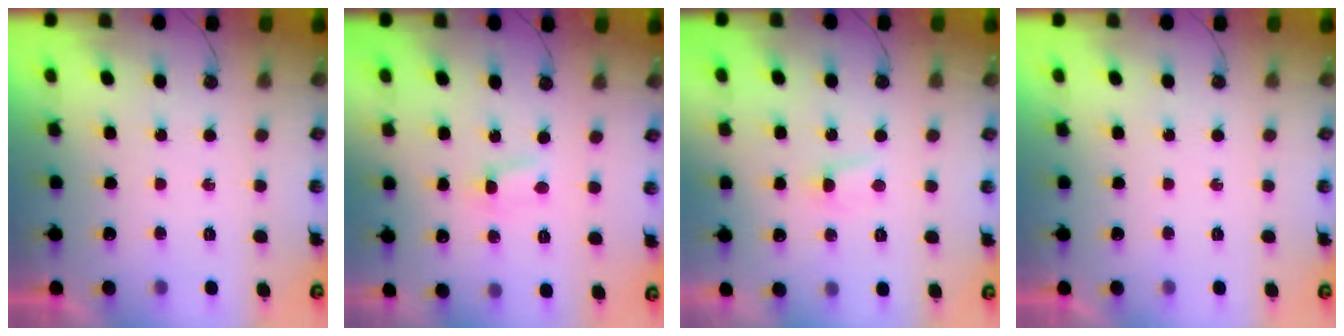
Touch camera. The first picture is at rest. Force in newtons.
{"total": 1.9, "press": 1.9, "slide": 0.2}
{"total": 2.8, "press": 2.8, "slide": 0.4}
{"total": 0.0}